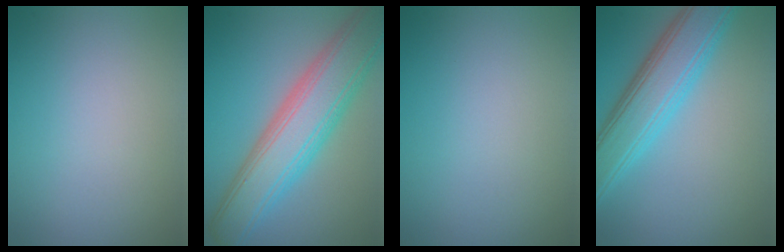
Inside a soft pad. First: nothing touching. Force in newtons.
{"total": 8.8, "press": 8.8, "slide": 0.5}
{"total": 0.0}
{"total": 7.0, "press": 7.0, "slide": 0.1}